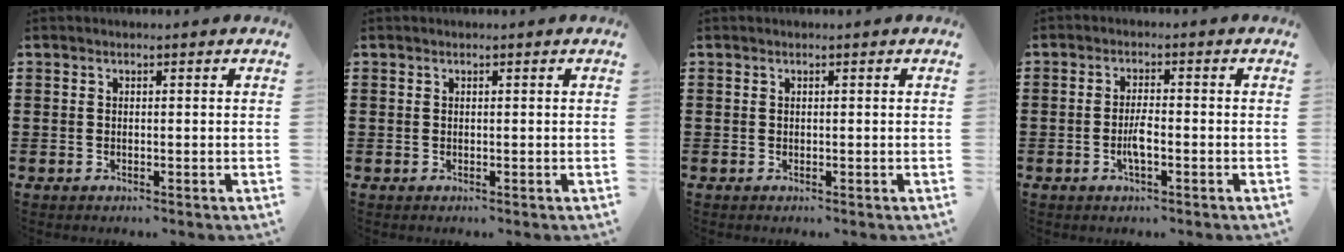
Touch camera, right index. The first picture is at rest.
{"total": 0.0}
{"total": 0.0}
{"total": 3.0, "force": [-1.1, 0.7, 2.8], "torque": [-0.064, -0.003, -0.024]}